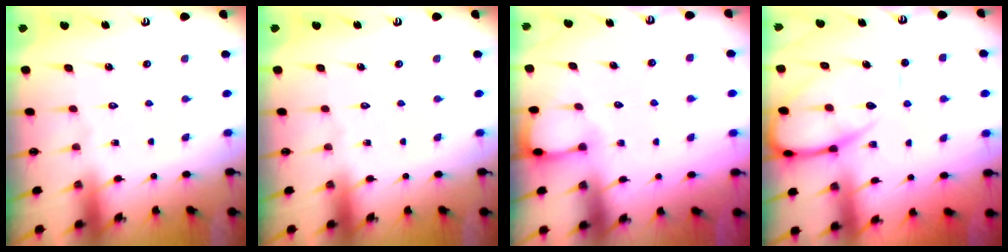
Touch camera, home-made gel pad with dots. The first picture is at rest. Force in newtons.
{"total": 0.0}
{"total": 2.0, "press": 2.0, "slide": 0.3}
{"total": 10.5, "press": 10.5, "slide": 1.1}